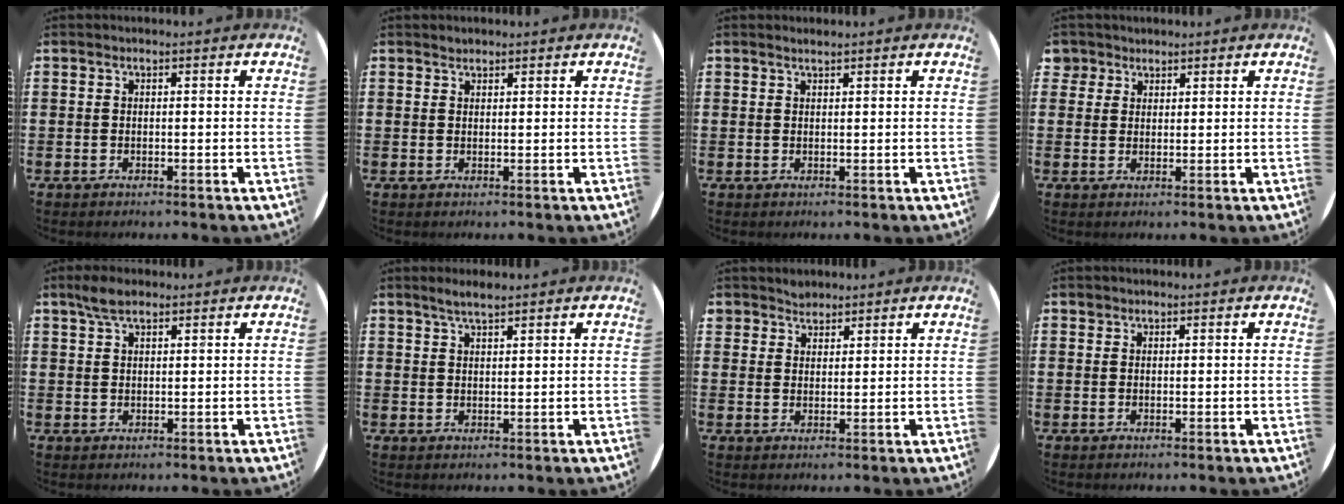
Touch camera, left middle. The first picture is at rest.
{"total": 1.0, "force": [0.9, 0.3, 0.0], "torque": [0.000, 0.001, 0.018]}
{"total": 0.8, "force": [0.8, -0.1, 0.2], "torque": [-0.006, -0.001, 0.016]}
{"total": 2.5, "force": [2.0, 1.6, -0.1], "torque": [-0.007, 0.006, 0.040]}
{"total": 3.3, "force": [2.5, 1.3, 1.7], "torque": [-0.030, 0.004, 0.044]}
{"total": 2.4, "force": [2.1, 0.3, 1.2], "torque": [-0.025, 0.004, 0.038]}
{"total": 2.1, "force": [1.9, 0.8, -0.3], "torque": [0.002, 0.004, 0.039]}
{"total": 0.5, "force": [0.5, 0.2, -0.1], "torque": [0.001, 0.004, 0.009]}